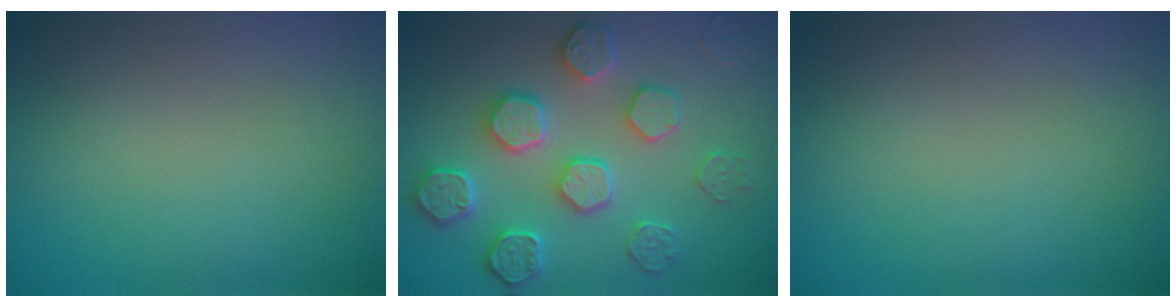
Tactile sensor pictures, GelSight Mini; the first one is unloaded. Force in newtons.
{"total": 4.7, "press": 4.7, "slide": 0.6}
{"total": 0.0}